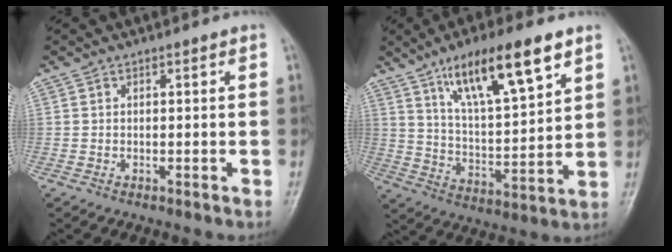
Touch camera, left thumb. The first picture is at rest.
{"total": 16.7, "force": [9.6, 4.4, 13.0], "torque": [-0.204, -0.036, 0.174]}